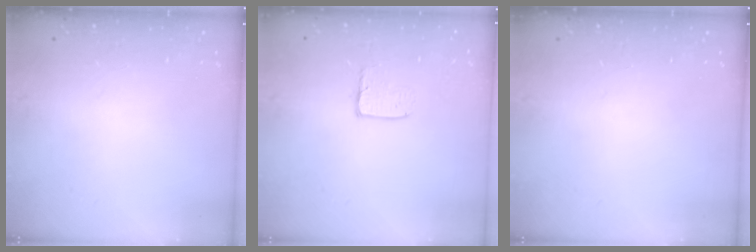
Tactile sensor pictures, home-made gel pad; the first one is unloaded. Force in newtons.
{"total": 4.0, "press": 4.0, "slide": 0.4}
{"total": 0.0}